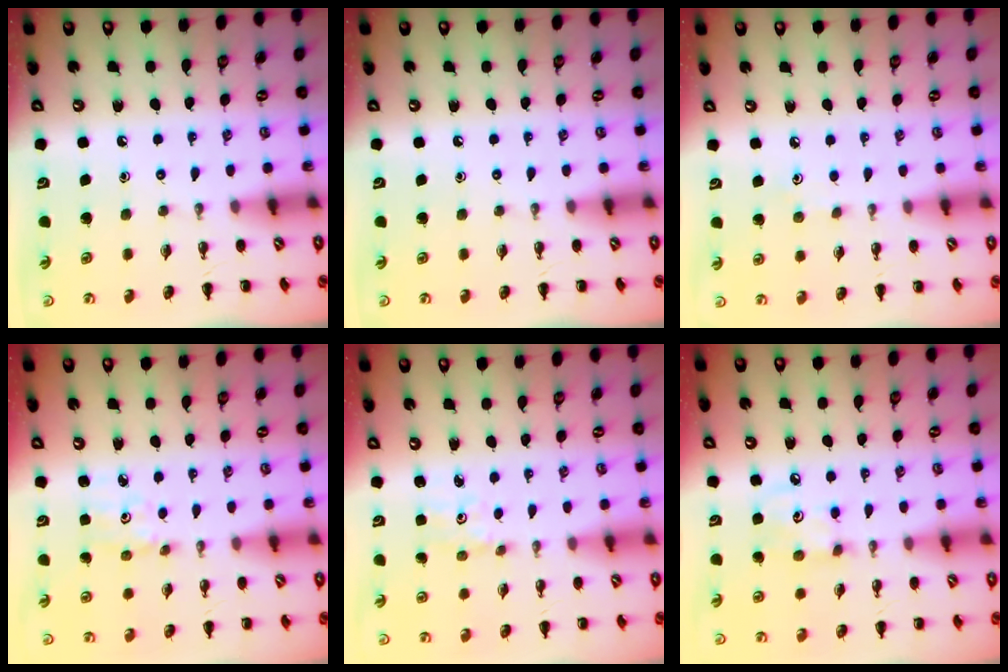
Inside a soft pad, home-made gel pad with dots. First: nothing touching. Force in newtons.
{"total": 0.0}
{"total": 3.1, "press": 2.9, "slide": 1.0}
{"total": 1.9, "press": 1.9, "slide": 0.4}
{"total": 1.2, "press": 1.1, "slide": 0.4}
{"total": 3.8, "press": 3.7, "slide": 0.7}